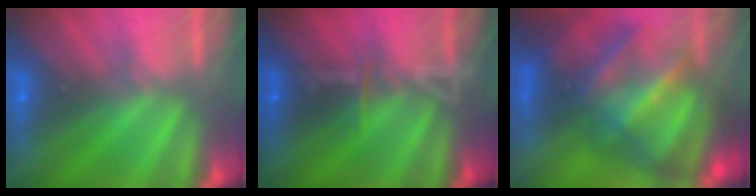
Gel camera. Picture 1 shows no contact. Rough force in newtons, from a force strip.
{"total": 3.4}
{"total": 7.2}